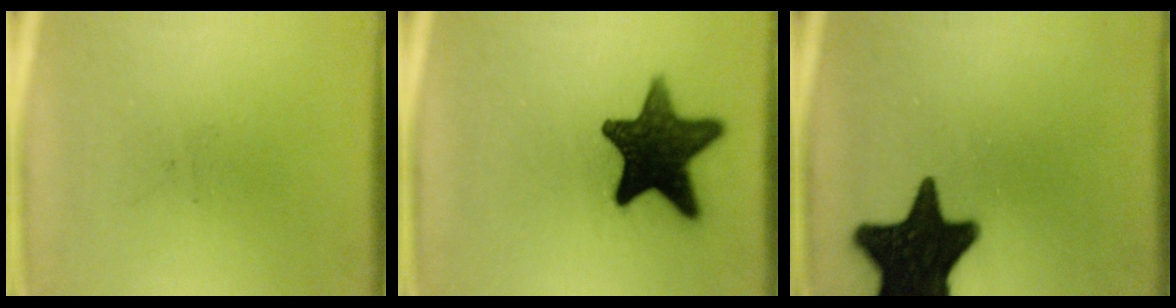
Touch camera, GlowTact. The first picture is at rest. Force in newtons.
{"total": 15.6}
{"total": 18.6}